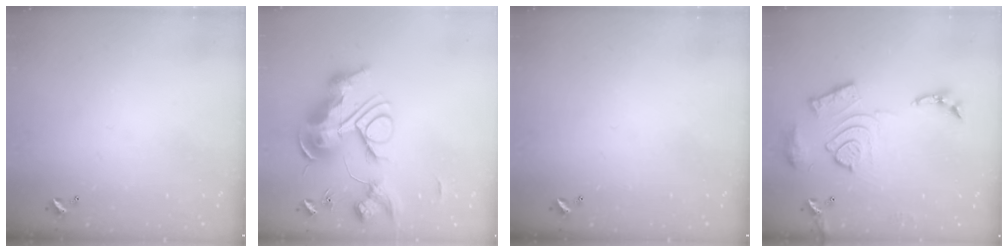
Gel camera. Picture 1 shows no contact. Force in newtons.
{"total": 0.7, "press": 0.7, "slide": 0.0}
{"total": 0.0}
{"total": 16.6, "press": 16.6, "slide": 1.6}